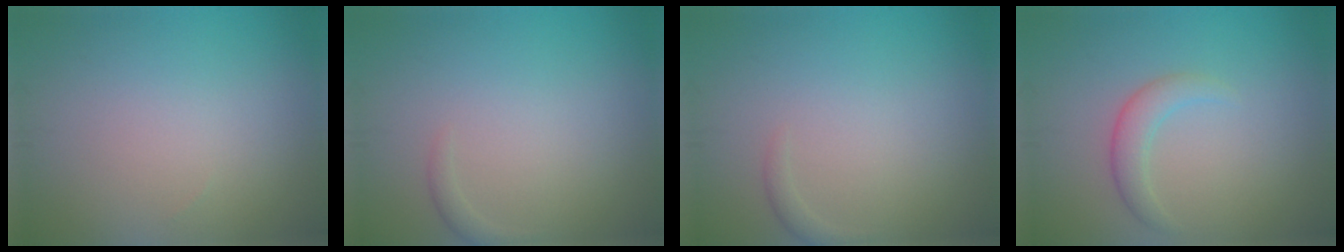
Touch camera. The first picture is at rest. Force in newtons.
{"total": 0.8, "press": 0.8, "slide": 0.1}
{"total": 0.8, "press": 0.8, "slide": 0.1}
{"total": 2.2, "press": 2.2, "slide": 0.2}